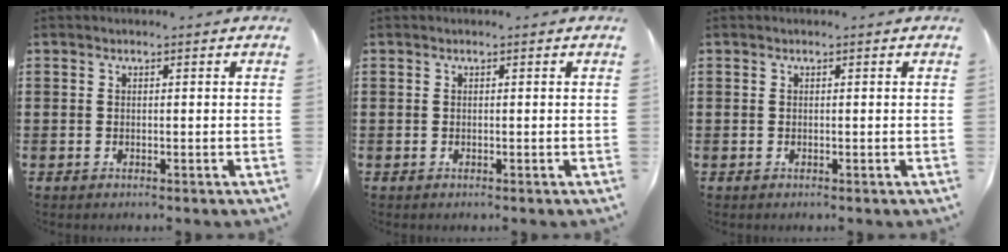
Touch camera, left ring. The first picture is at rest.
{"total": 0.0}
{"total": 0.0}